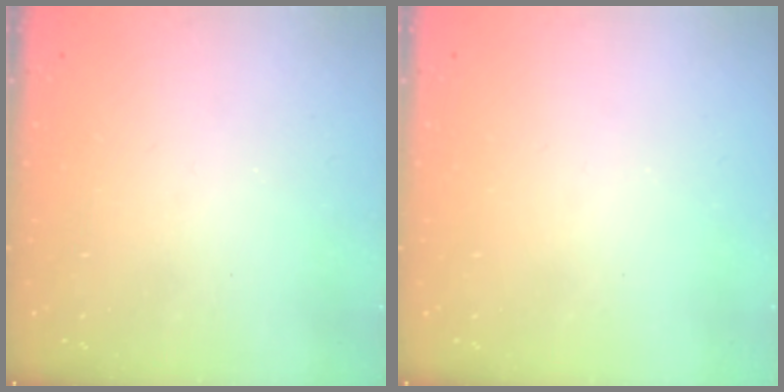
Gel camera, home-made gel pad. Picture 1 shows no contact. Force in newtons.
{"total": 0.0}